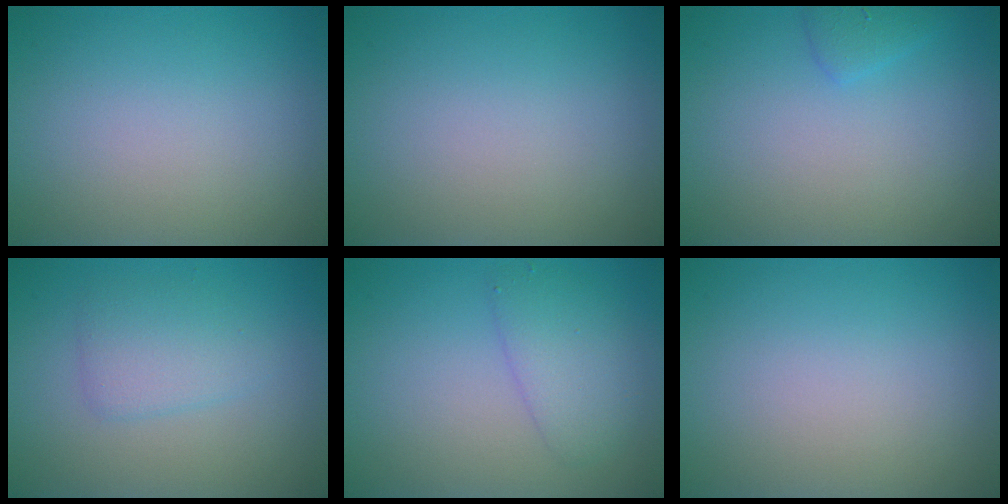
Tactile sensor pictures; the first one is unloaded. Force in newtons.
{"total": 0.0}
{"total": 1.2, "press": 1.2, "slide": 0.1}
{"total": 2.5, "press": 2.5, "slide": 0.1}
{"total": 2.8, "press": 2.8, "slide": 0.1}
{"total": 0.0}